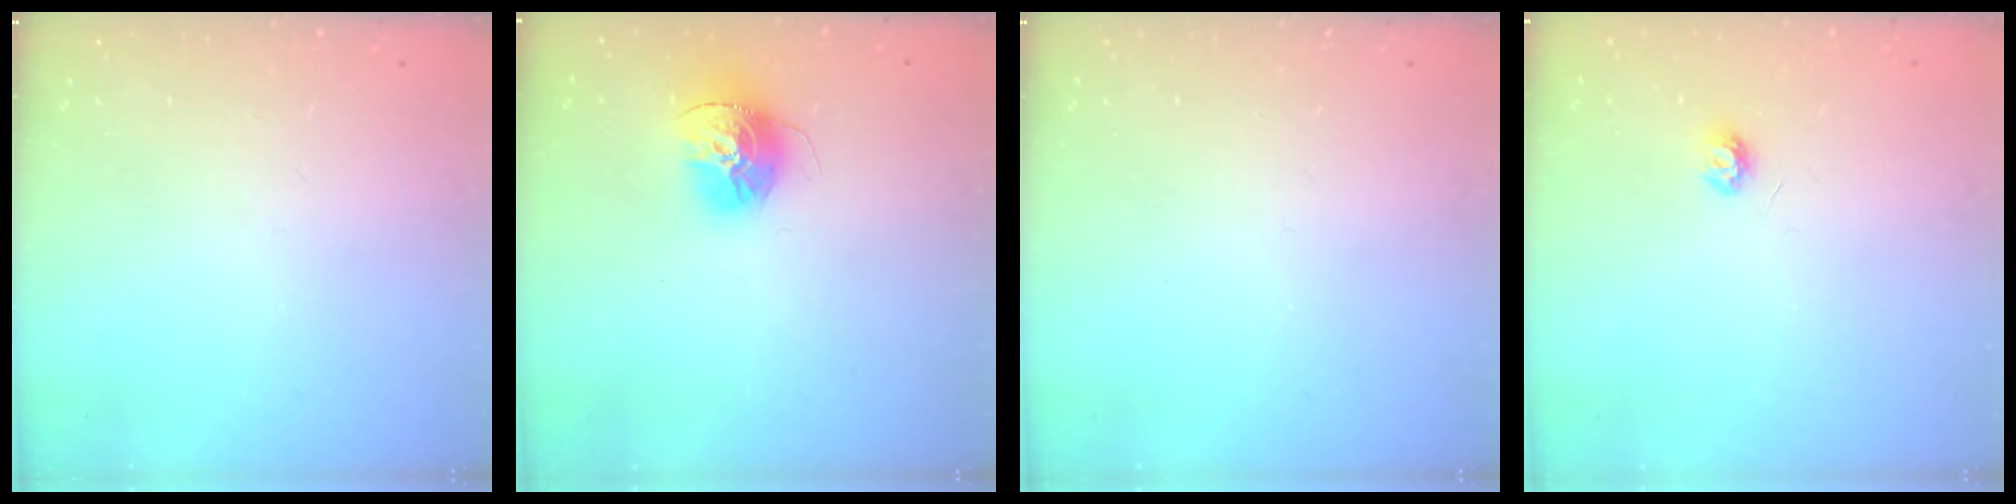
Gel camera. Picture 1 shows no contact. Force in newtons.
{"total": 14.6, "press": 14.6, "slide": 1.5}
{"total": 0.0}
{"total": 4.6, "press": 4.6, "slide": 0.5}